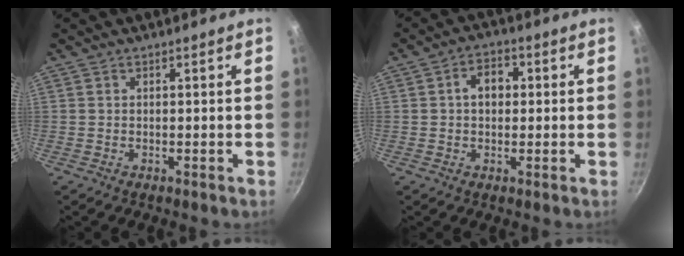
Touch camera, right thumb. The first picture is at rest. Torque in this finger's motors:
{"motor_torque": [-0.63, 0.82, 0.65, -0.11, 0.01]}